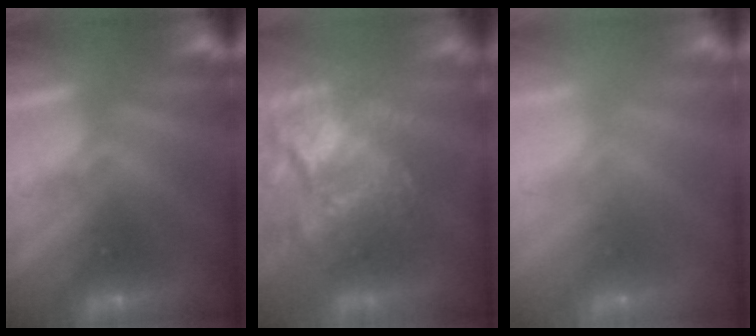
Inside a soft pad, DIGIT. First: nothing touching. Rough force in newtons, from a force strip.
{"total": 7.4}
{"total": 8.0}